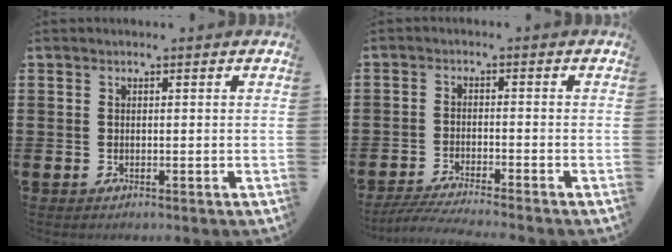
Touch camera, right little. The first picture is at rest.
{"total": 3.2, "force": [-2.9, -0.2, 1.3], "torque": [-0.026, -0.007, -0.057]}